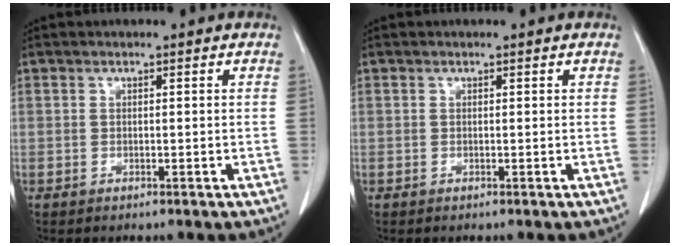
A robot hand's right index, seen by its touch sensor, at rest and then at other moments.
{"total": 0.0}